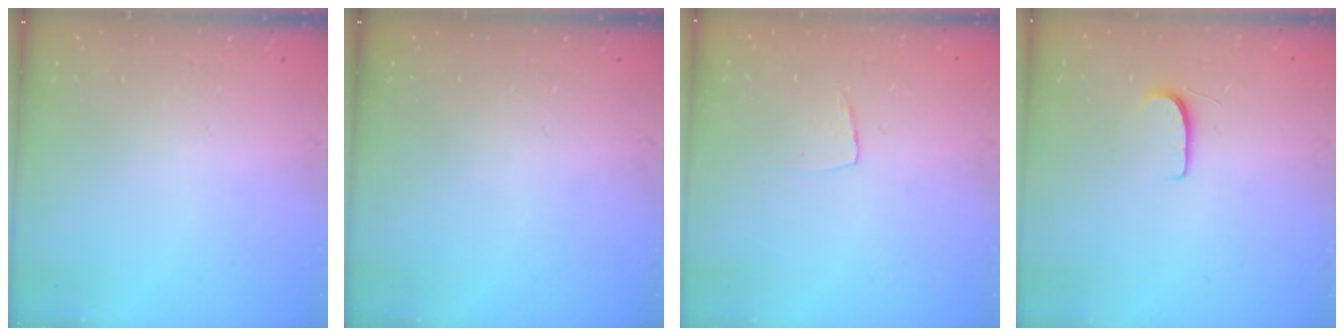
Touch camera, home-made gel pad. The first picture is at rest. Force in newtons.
{"total": 0.0}
{"total": 3.8, "press": 3.7, "slide": 0.3}
{"total": 5.4, "press": 5.3, "slide": 0.5}